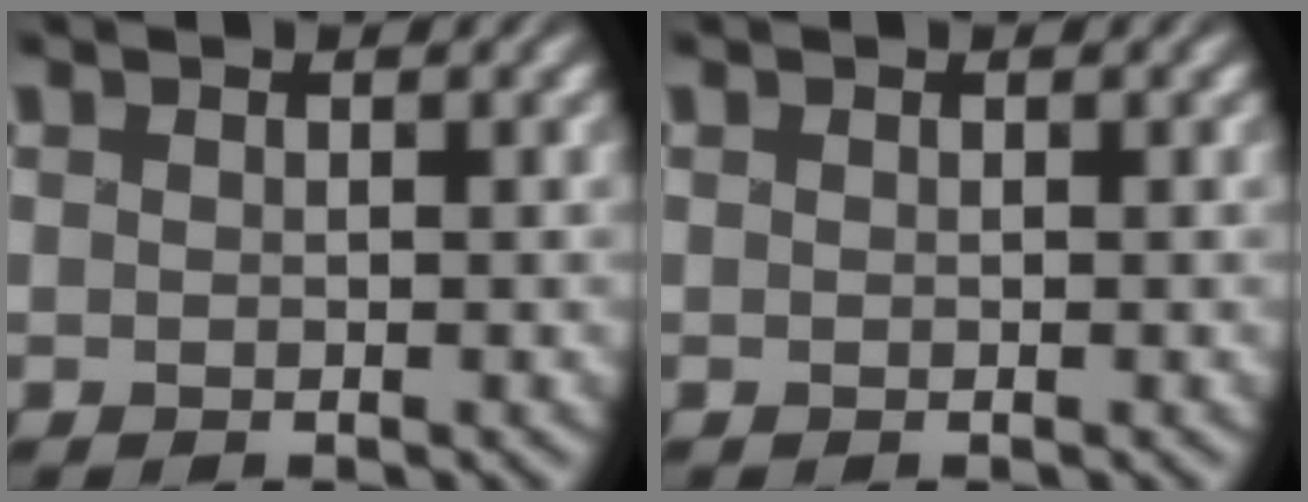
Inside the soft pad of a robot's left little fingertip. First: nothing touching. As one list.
[{"total": 0.0}]